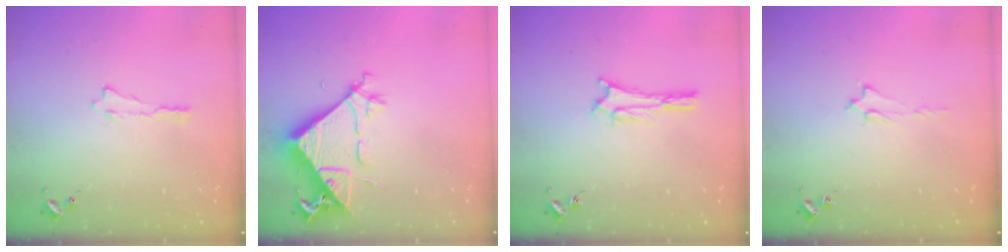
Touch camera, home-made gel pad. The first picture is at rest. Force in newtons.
{"total": 8.2, "press": 8.1, "slide": 1.2}
{"total": 3.3, "press": 3.3, "slide": 0.4}
{"total": 1.7, "press": 1.6, "slide": 0.2}